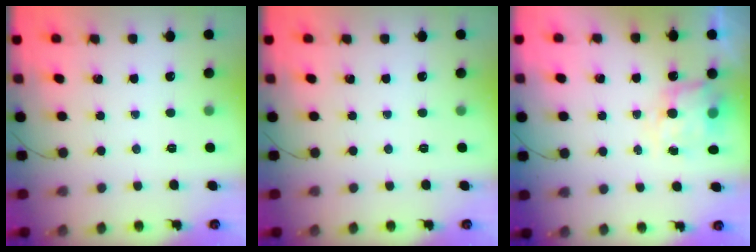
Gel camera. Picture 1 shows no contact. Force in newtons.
{"total": 0.0}
{"total": 6.3, "press": 6.2, "slide": 0.6}